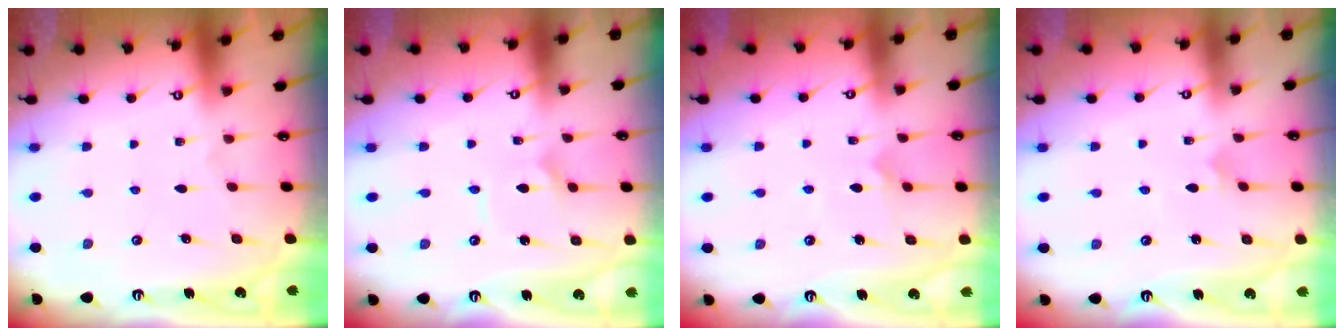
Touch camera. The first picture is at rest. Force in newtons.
{"total": 2.6, "press": 2.5, "slide": 0.3}
{"total": 7.0, "press": 7.0, "slide": 0.6}
{"total": 2.7, "press": 2.7, "slide": 0.1}